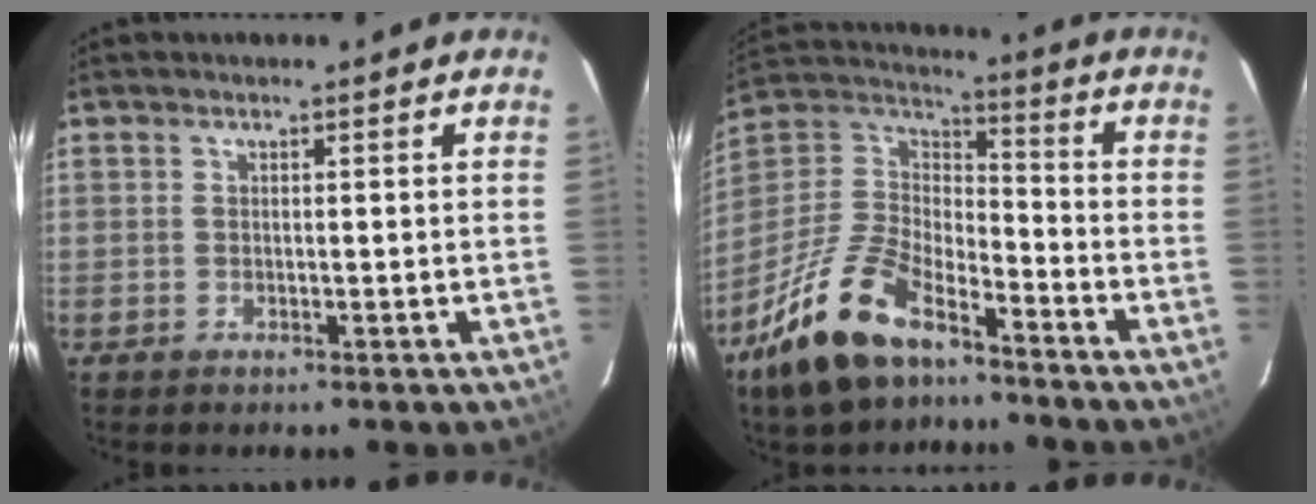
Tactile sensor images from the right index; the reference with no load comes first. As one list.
[{"total": 19.2, "force": [-12.7, 8.5, 11.6], "torque": [-0.256, -0.006, -0.237]}]